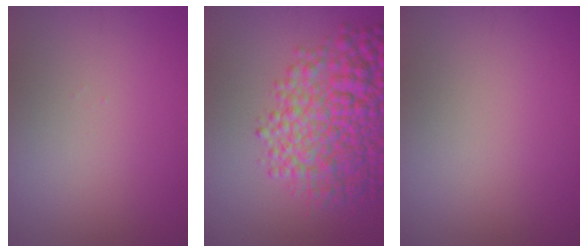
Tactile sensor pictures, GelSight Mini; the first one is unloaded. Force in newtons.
{"total": 9.3, "press": 9.3, "slide": 0.3}
{"total": 0.0}